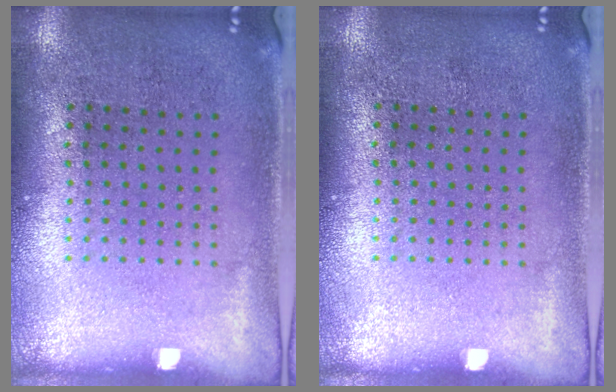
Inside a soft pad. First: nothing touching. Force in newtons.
{"total": 0.0}